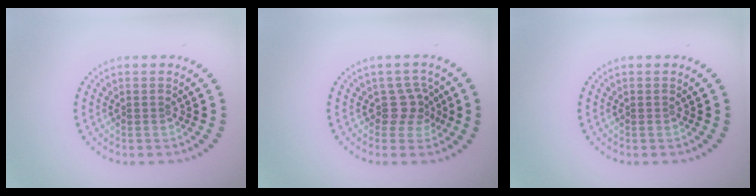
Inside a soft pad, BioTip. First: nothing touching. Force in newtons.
{"total": 2.2, "press": 1.6, "slide": 1.5}
{"total": 0.0}